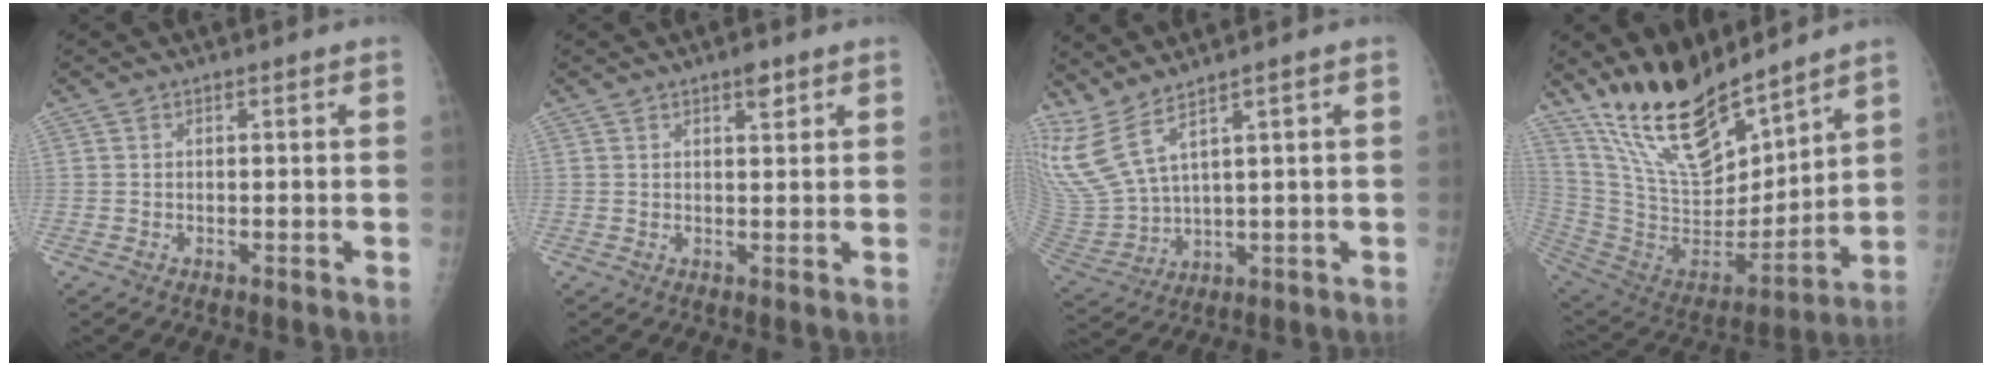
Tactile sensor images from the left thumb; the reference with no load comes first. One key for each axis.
{"total": 2.4, "fx": 1.5, "fy": 0.8, "fz": 1.6, "tx": -0.017, "ty": -0.008, "tz": 0.022}
{"total": 9.6, "fx": 6.8, "fy": 2.3, "fz": 6.3, "tx": -0.156, "ty": -0.035, "tz": 0.167}
{"total": 21.2, "fx": 16.9, "fy": 7.2, "fz": 10.5, "tx": -0.153, "ty": -0.102, "tz": 0.317}